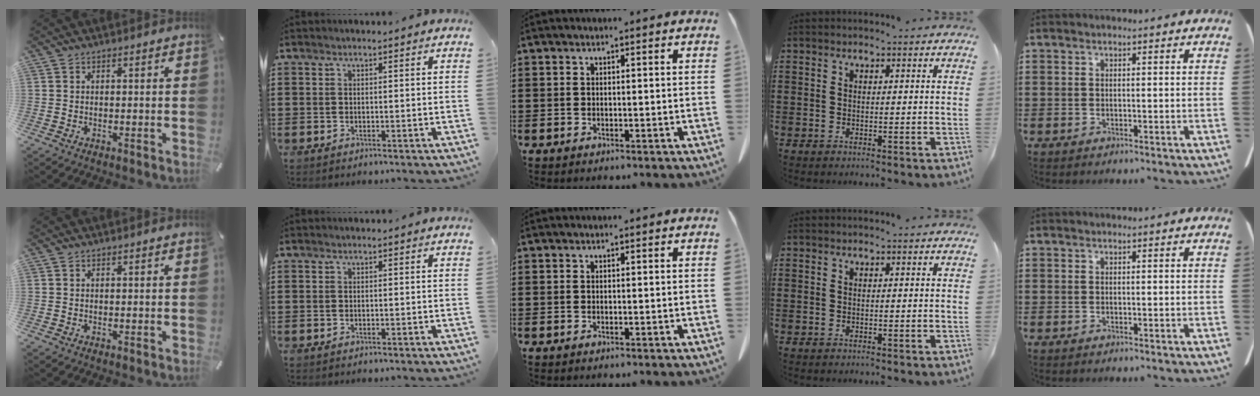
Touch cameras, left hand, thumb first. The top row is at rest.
{}